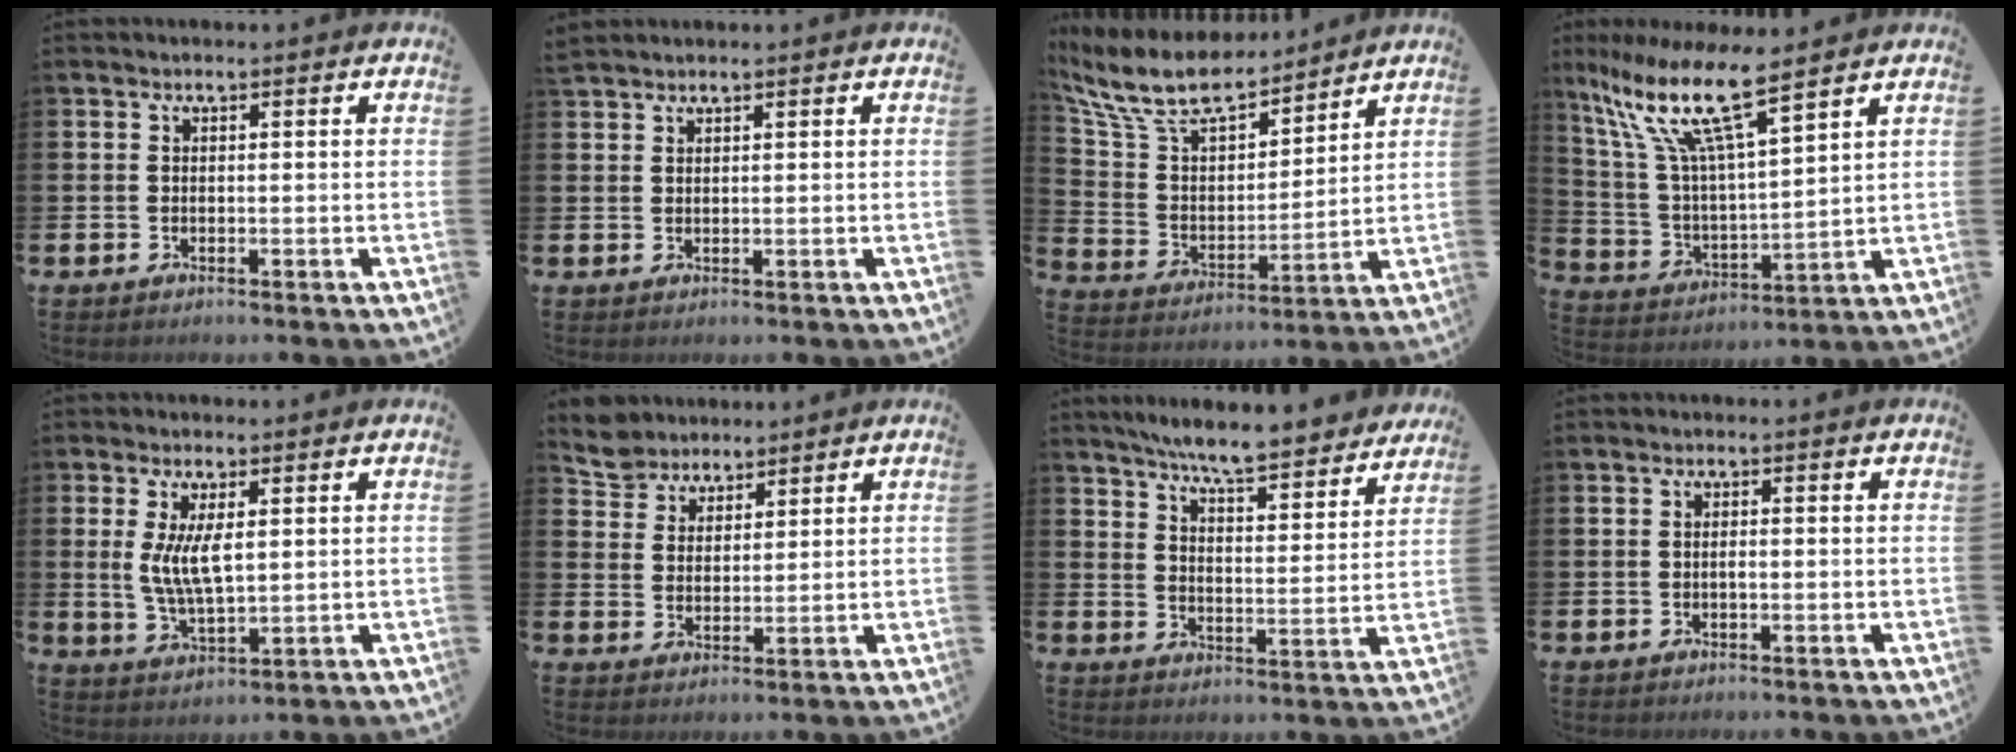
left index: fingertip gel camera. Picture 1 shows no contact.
{"total": 1.2, "force": [1.2, 0.2, -0.1], "torque": [0.004, 0.001, 0.022]}
{"total": 10.9, "force": [9.6, 3.3, 3.9], "torque": [-0.126, -0.057, 0.171]}
{"total": 12.1, "force": [9.1, 2.2, 7.7], "torque": [-0.187, -0.040, 0.154]}
{"total": 5.3, "force": [1.5, 1.9, 4.7], "torque": [-0.093, 0.002, 0.025]}
{"total": 5.0, "force": [4.7, 1.3, -0.8], "torque": [-0.012, -0.022, 0.088]}
{"total": 7.6, "force": [7.2, 0.0, 2.3], "torque": [-0.053, -0.053, 0.124]}
{"total": 0.6, "force": [-0.3, 0.3, 0.5], "torque": [-0.005, -0.001, -0.007]}